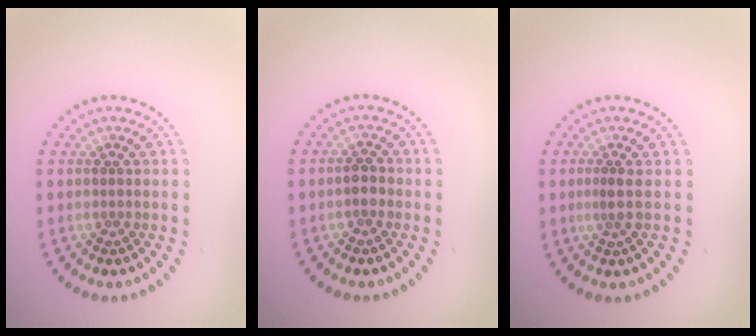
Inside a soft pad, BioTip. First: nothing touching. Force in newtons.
{"total": 1.3, "press": 1.3, "slide": 0.4}
{"total": 1.0, "press": 0.7, "slide": 0.7}